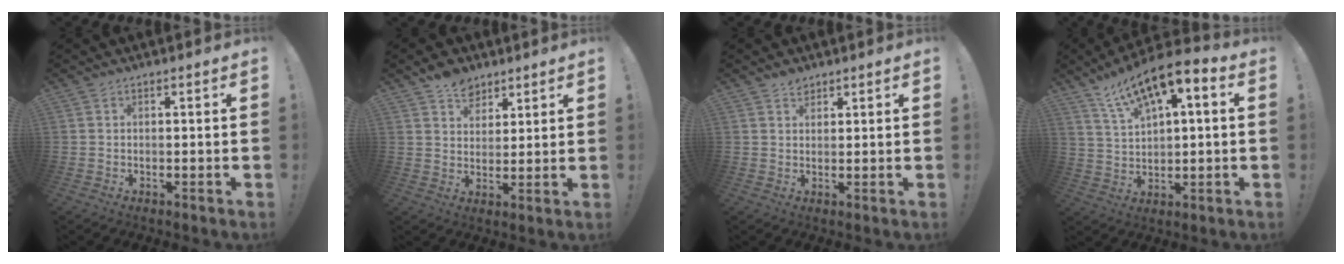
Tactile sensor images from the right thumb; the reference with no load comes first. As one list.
[{"total": 8.0, "force": [5.6, 5.2, 2.3], "torque": [-0.031, -0.032, 0.107]}, {"total": 2.3, "force": [1.9, 1.2, 0.6], "torque": [0.007, -0.013, 0.033]}, {"total": 11.2, "force": [6.5, 3.8, 8.3], "torque": [-0.137, -0.040, 0.113]}]